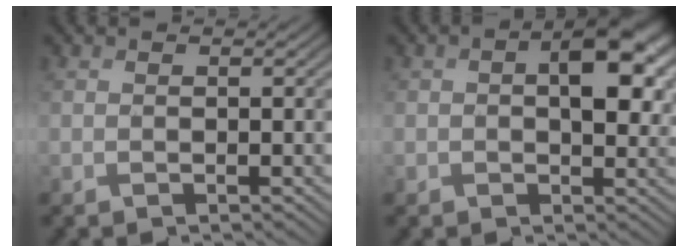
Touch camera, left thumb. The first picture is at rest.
{"total": 7.0, "force": [1.5, 4.0, 5.6], "torque": [-0.076, 0.000, 0.022]}